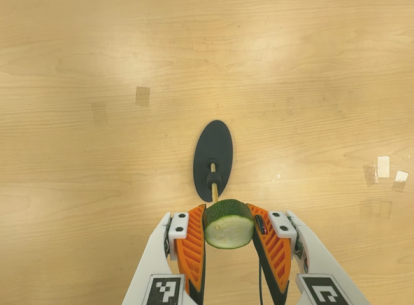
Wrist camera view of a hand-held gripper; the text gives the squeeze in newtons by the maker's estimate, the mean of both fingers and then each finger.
{"total": 10.3, "left": 8.9, "right": 11.8}